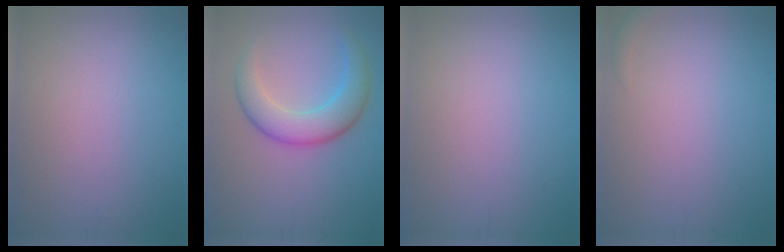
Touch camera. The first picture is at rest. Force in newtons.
{"total": 5.1, "press": 5.1, "slide": 0.1}
{"total": 0.0}
{"total": 0.7, "press": 0.7, "slide": 0.1}